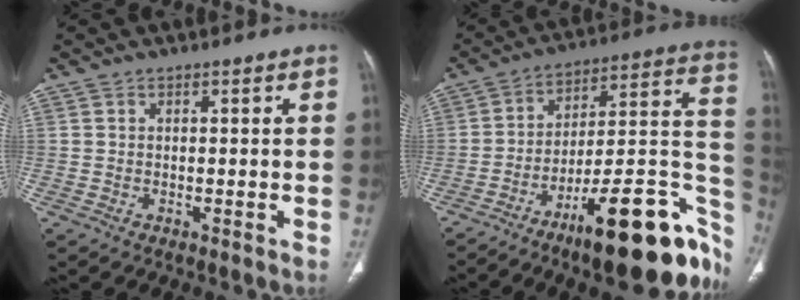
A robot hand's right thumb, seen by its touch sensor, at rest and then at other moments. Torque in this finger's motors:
{"motor_torque": [2.85, 1.03, 1.02, -1.75, 0.41]}